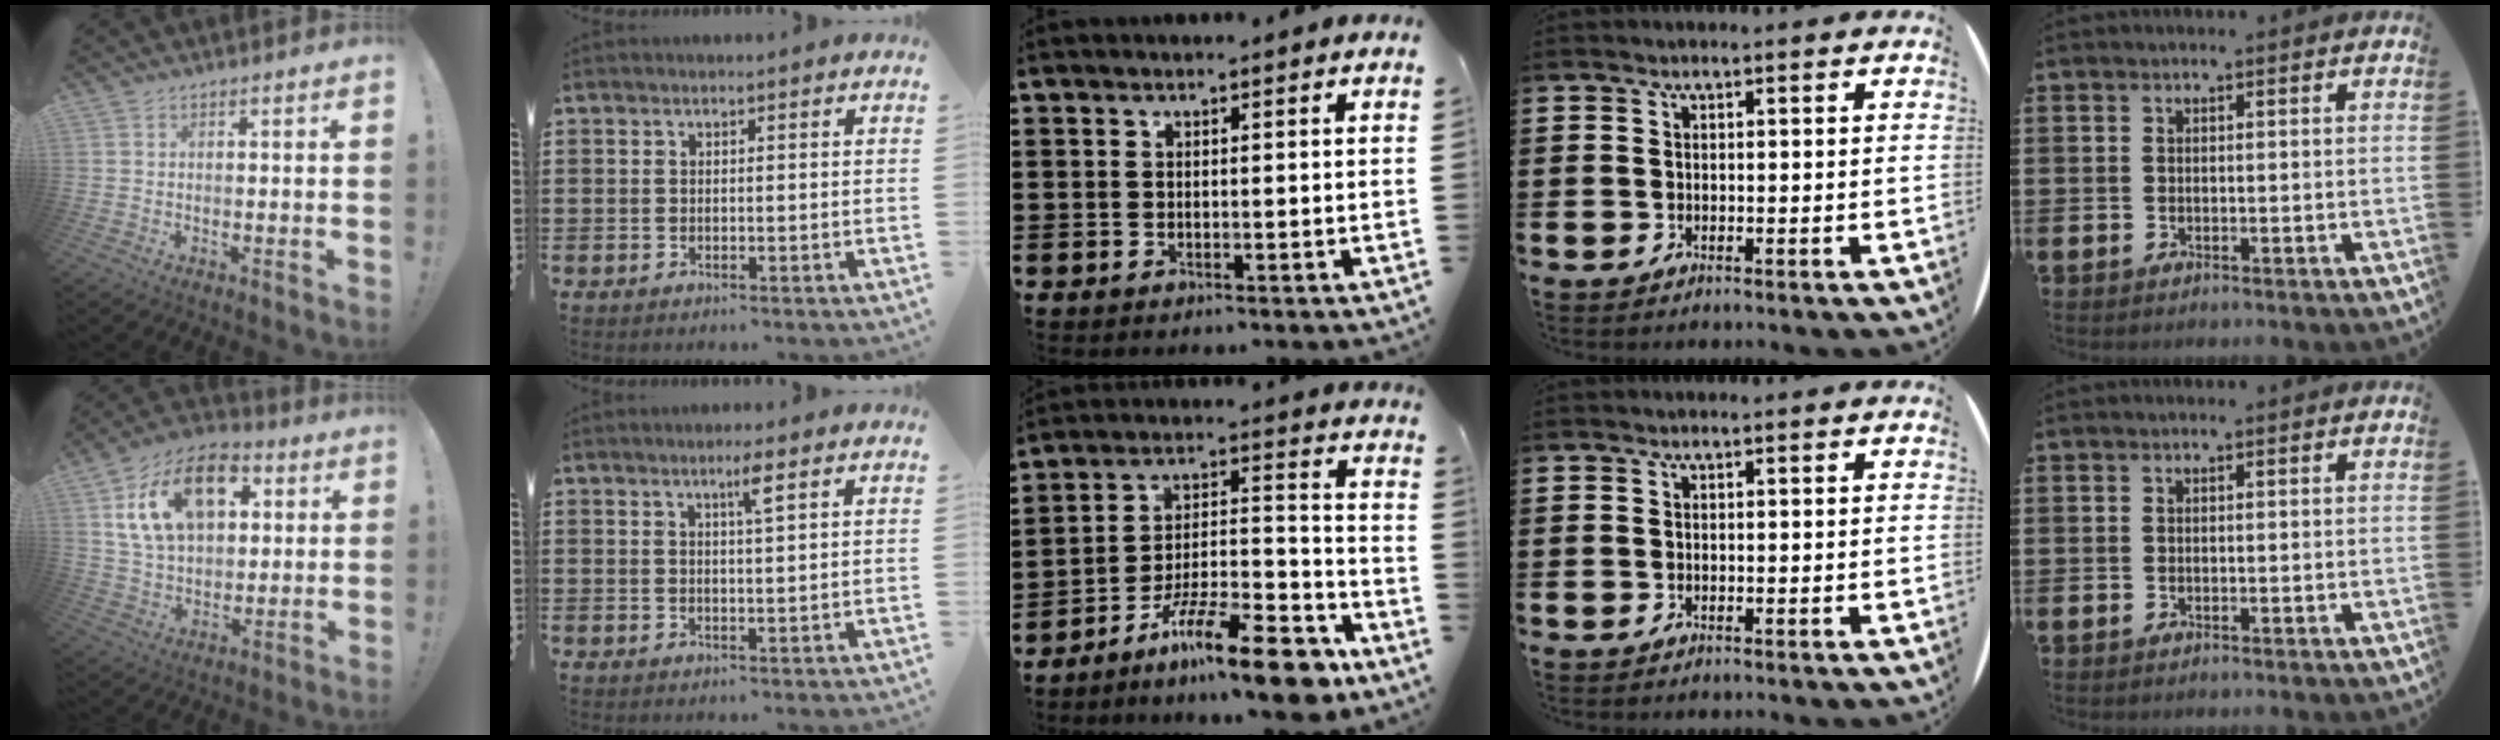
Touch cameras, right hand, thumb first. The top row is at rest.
{"thumb": {"total": 19.6, "force": [7.7, 12.8, 12.7], "torque": [-0.207, -0.022, 0.141]}, "index": {"total": 2.8, "force": [1.5, -0.1, 2.4], "torque": [-0.042, -0.005, 0.022]}, "middle": {"total": 15.0, "force": [-11.4, 2.3, 9.5], "torque": [-0.152, 0.043, -0.202]}}